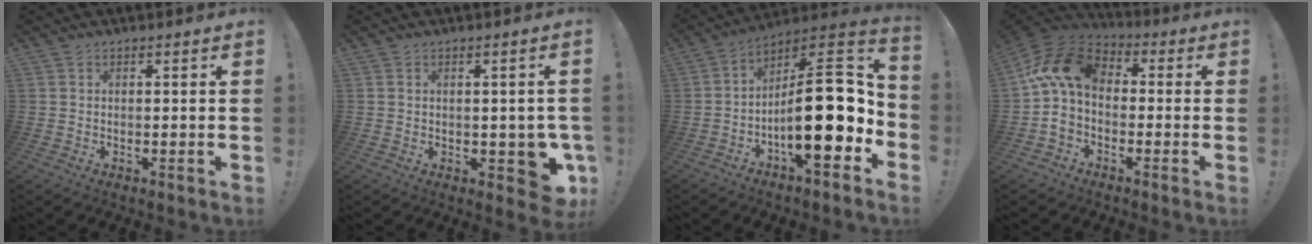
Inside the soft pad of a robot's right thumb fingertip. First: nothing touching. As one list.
[{"total": 7.1, "force": [-1.7, 4.2, 5.5], "torque": [-0.055, 0.006, -0.018]}, {"total": 23.2, "force": [-3.3, 8.3, 21.4], "torque": [-0.332, 0.015, -0.050]}, {"total": 13.6, "force": [1.6, 8.5, 10.5], "torque": [-0.204, 0.016, 0.033]}]